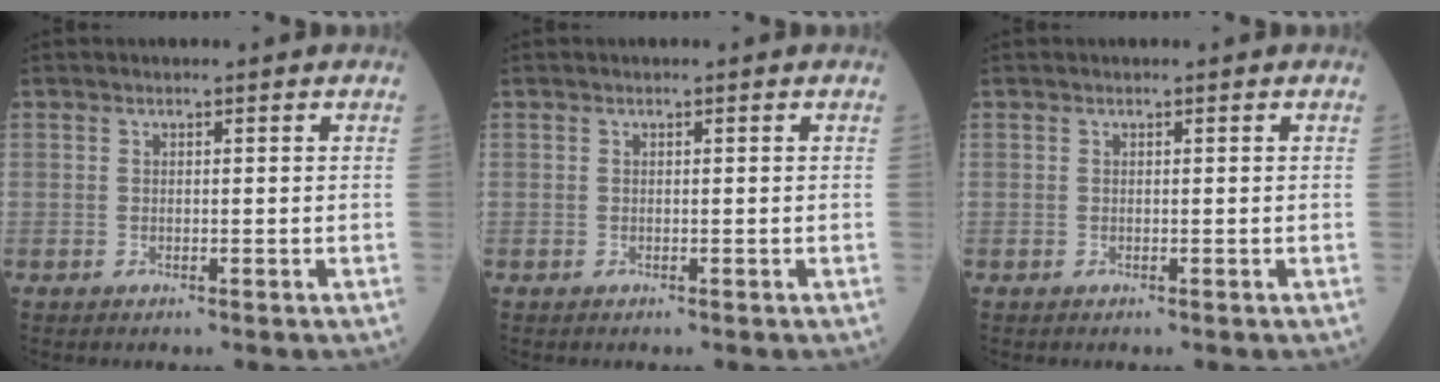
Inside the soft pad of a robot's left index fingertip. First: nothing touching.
{"total": 0.0}
{"total": 0.0}